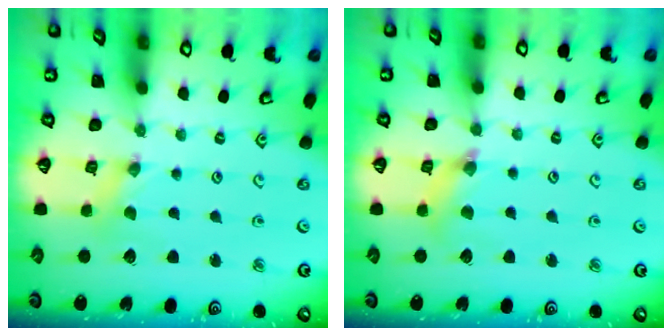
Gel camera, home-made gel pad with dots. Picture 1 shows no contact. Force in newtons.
{"total": 5.3, "press": 5.2, "slide": 0.5}